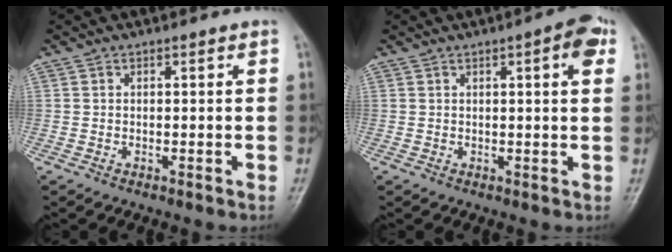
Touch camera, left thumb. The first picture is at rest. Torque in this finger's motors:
{"motor_torque": [-0.16, 0.42, 0.27, 0.28, -0.04]}